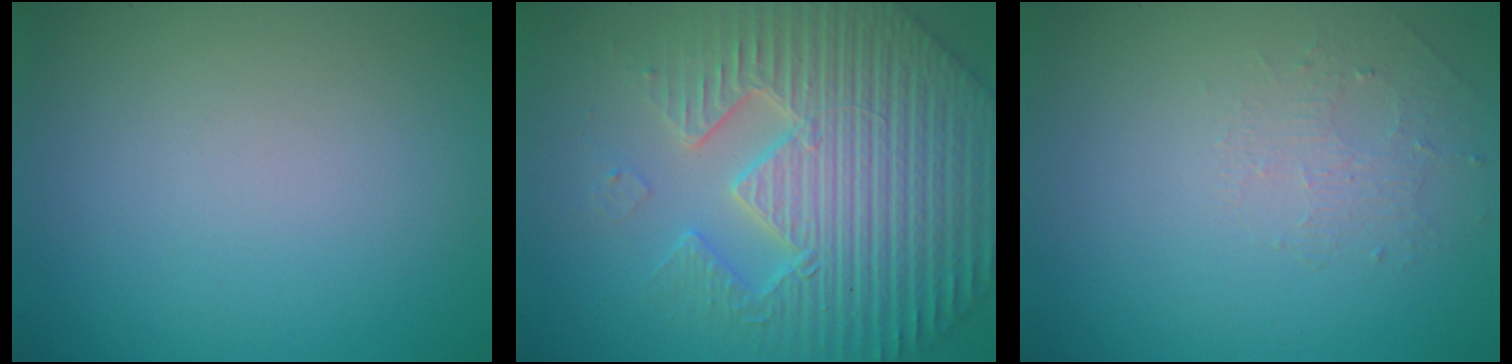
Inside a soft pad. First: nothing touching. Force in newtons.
{"total": 7.7, "press": 7.4, "slide": 2.1}
{"total": 1.3, "press": 0.7, "slide": 1.2}